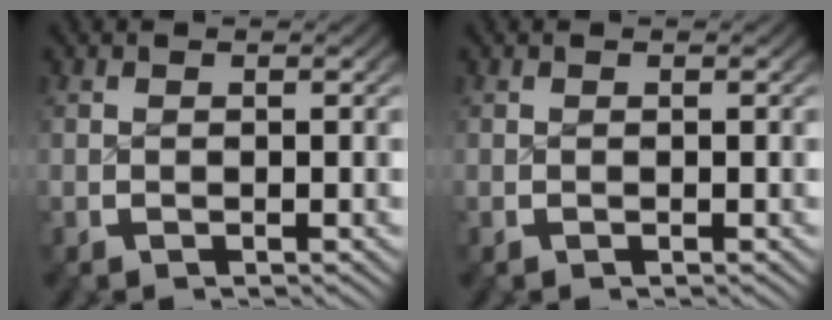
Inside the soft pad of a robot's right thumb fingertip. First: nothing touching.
{"total": 0.0}